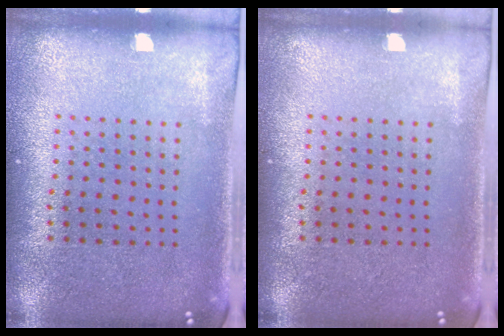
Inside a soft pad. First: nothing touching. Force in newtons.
{"total": 0.0}